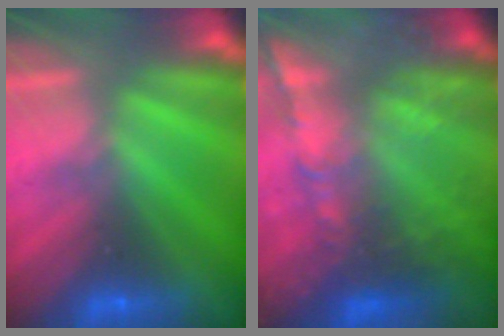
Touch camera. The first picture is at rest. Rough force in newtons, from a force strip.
{"total": 9.1}